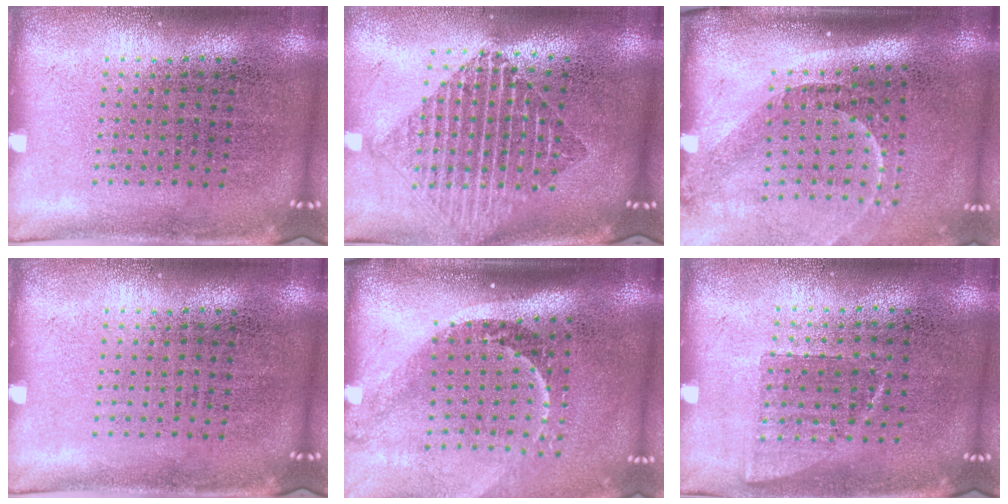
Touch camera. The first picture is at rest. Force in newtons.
{"total": 2.0, "press": 1.7, "slide": 1.1}
{"total": 2.2, "press": 1.5, "slide": 1.5}
{"total": 0.0}
{"total": 2.2, "press": 1.5, "slide": 1.6}
{"total": 0.7, "press": 0.6, "slide": 0.4}